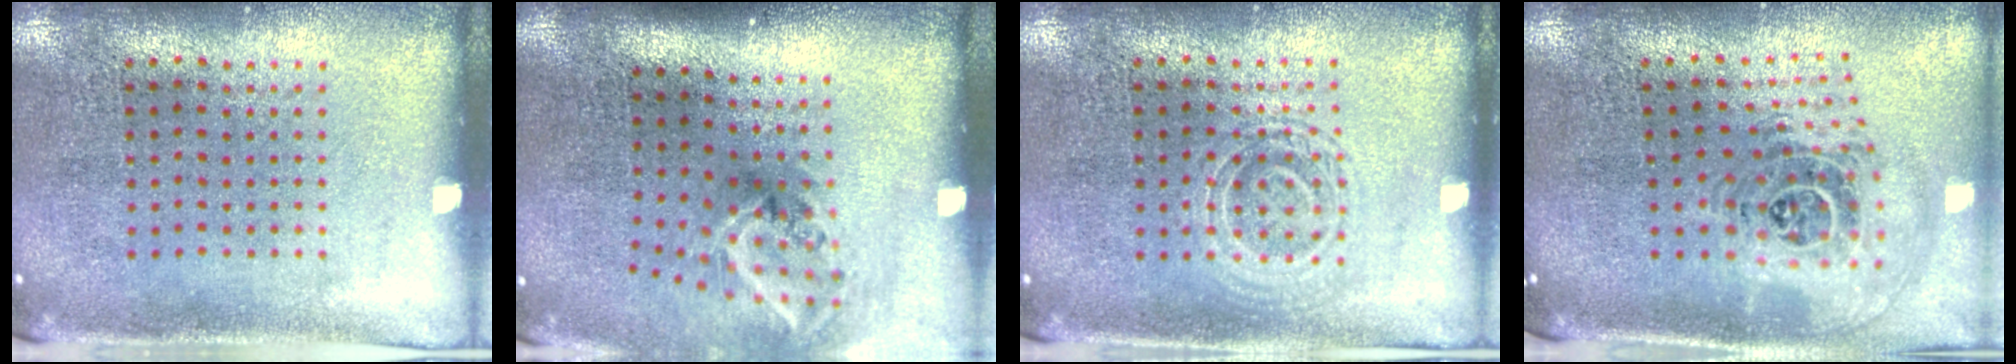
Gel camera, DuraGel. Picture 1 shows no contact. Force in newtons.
{"total": 2.0, "press": 1.3, "slide": 1.5}
{"total": 2.2, "press": 2.1, "slide": 0.4}
{"total": 1.5, "press": 1.3, "slide": 0.8}